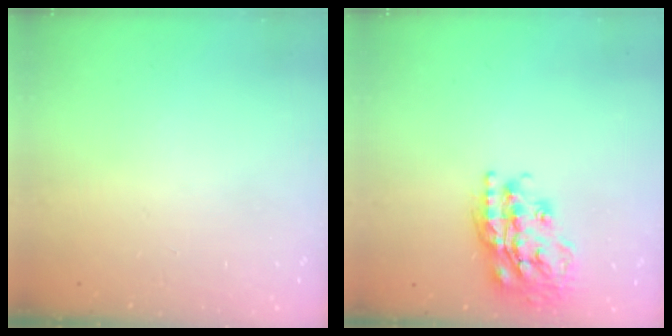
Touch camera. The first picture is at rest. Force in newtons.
{"total": 19.6, "press": 19.5, "slide": 1.7}